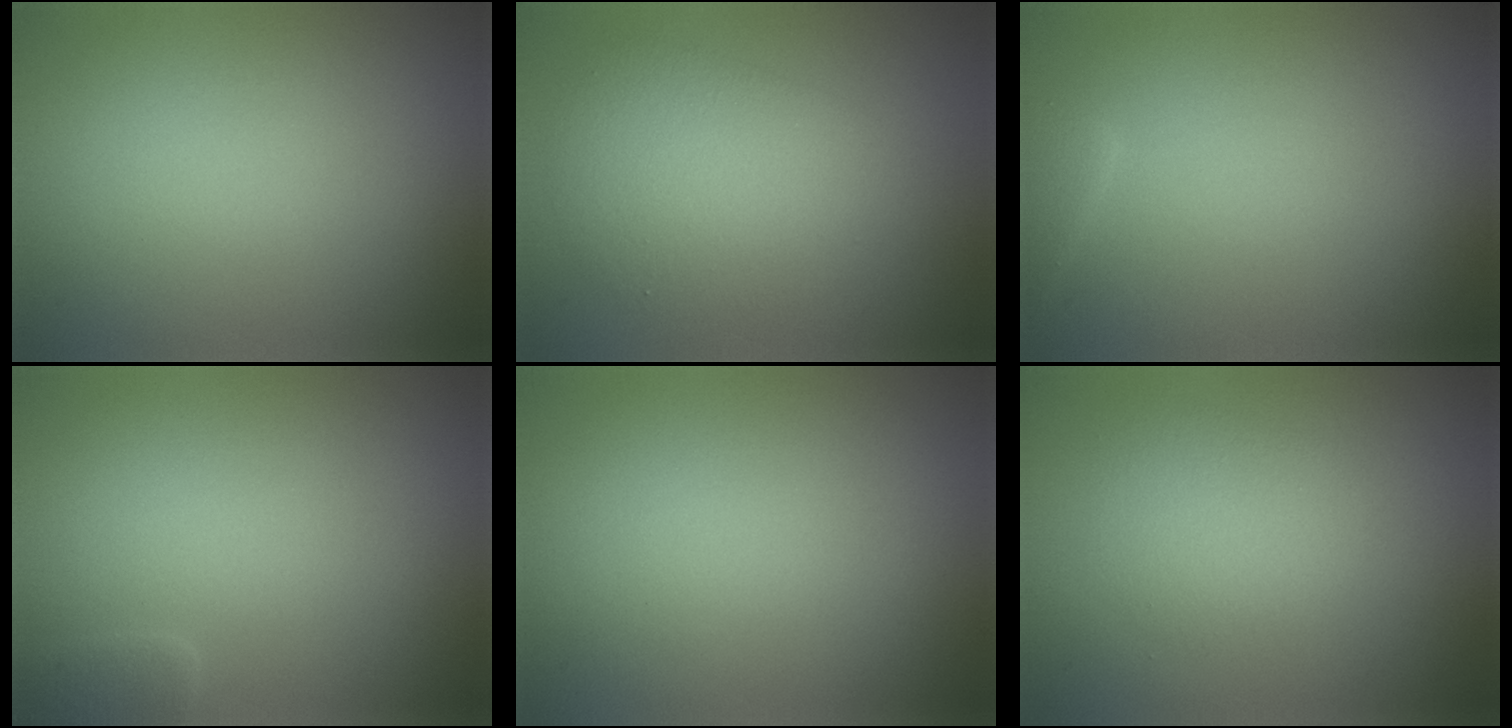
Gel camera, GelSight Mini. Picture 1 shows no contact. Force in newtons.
{"total": 4.7, "press": 4.7, "slide": 0.1}
{"total": 0.9, "press": 0.9, "slide": 0.0}
{"total": 1.2, "press": 1.2, "slide": 0.1}
{"total": 0.0}
{"total": 2.4, "press": 2.4, "slide": 0.0}